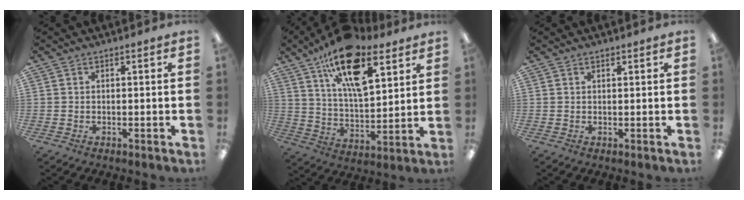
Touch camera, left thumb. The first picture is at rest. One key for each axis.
{"total": 19.5, "fx": 11.5, "fy": 8.5, "fz": 13.2, "tx": -0.215, "ty": -0.050, "tz": 0.195}
{"total": 0.8, "fx": 0.6, "fy": 0.3, "fz": 0.4, "tx": -0.008, "ty": 0.000, "tz": 0.011}